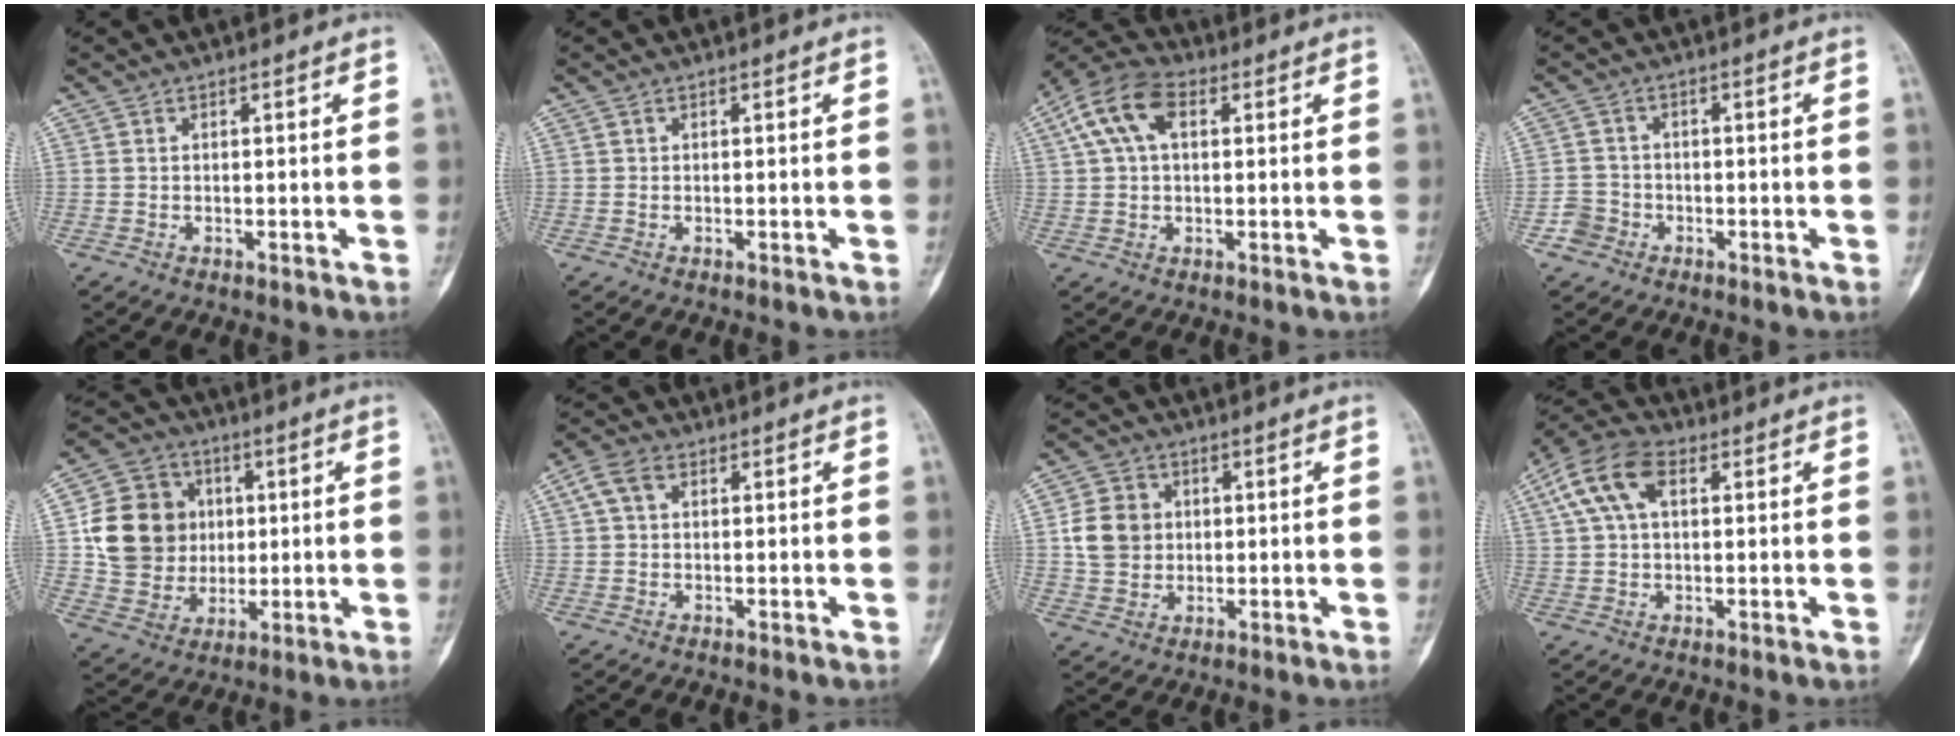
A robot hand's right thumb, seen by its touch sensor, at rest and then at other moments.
{"total": 0.0}
{"total": 10.2, "force": [3.0, 6.0, 7.6], "torque": [-0.155, 0.030, 0.049]}
{"total": 3.2, "force": [-1.7, 2.7, 0.2], "torque": [0.015, 0.014, -0.038]}
{"total": 15.7, "force": [2.0, 13.9, 7.1], "torque": [-0.099, 0.011, 0.043]}
{"total": 4.1, "force": [1.1, 2.8, 2.8], "torque": [-0.060, 0.015, 0.022]}
{"total": 8.1, "force": [0.8, 7.1, 3.8], "torque": [-0.047, 0.003, 0.011]}
{"total": 10.3, "force": [3.2, 5.9, 7.8], "torque": [-0.162, 0.029, 0.054]}